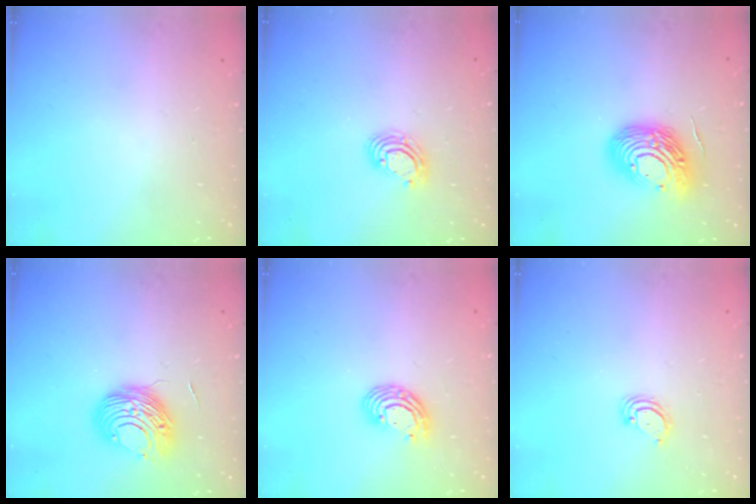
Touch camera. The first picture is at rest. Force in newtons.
{"total": 6.8, "press": 6.7, "slide": 0.8}
{"total": 15.7, "press": 15.7, "slide": 1.1}
{"total": 9.9, "press": 9.9, "slide": 0.9}
{"total": 8.4, "press": 8.3, "slide": 1.4}
{"total": 2.8, "press": 2.8, "slide": 0.2}